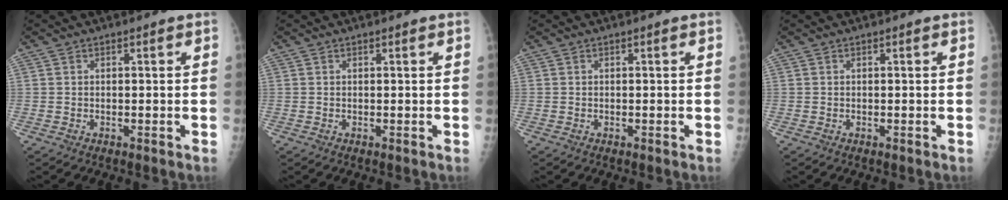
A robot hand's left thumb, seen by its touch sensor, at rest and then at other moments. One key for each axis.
{"total": 0.0}
{"total": 0.0}
{"total": 0.0}